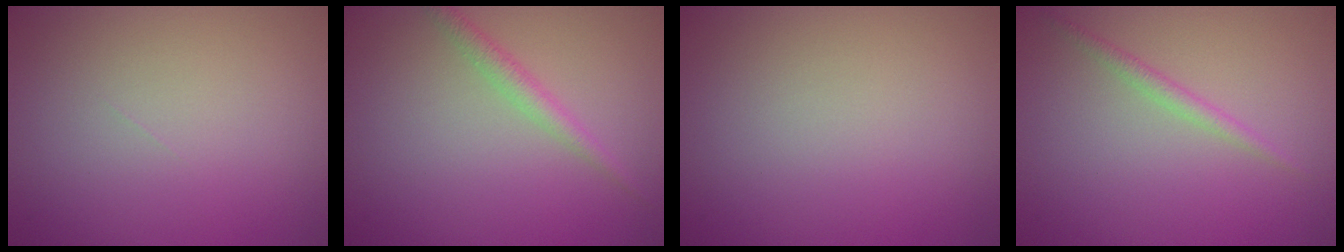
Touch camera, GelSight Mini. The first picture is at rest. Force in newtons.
{"total": 1.7, "press": 1.7, "slide": 0.0}
{"total": 0.0}
{"total": 1.3, "press": 1.3, "slide": 0.1}